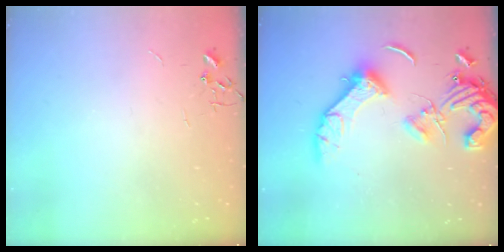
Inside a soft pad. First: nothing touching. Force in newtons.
{"total": 17.1, "press": 17.0, "slide": 2.2}